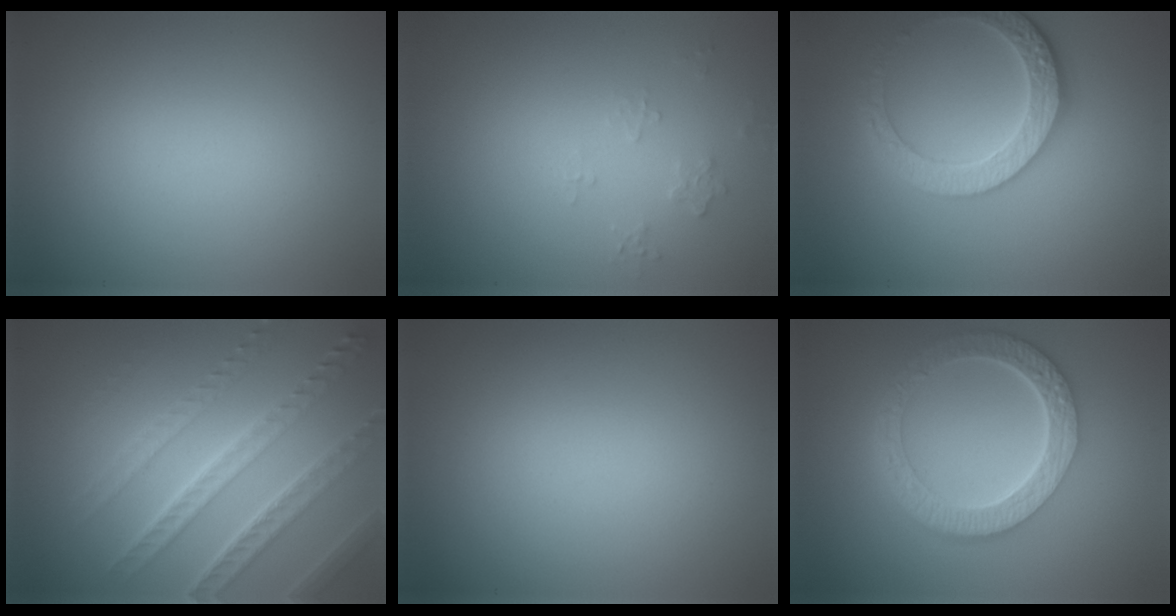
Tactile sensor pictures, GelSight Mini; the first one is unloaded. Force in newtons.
{"total": 0.7, "press": 0.5, "slide": 0.5}
{"total": 4.3, "press": 4.1, "slide": 1.5}
{"total": 7.1, "press": 5.0, "slide": 5.0}
{"total": 0.0}
{"total": 6.8, "press": 5.0, "slide": 4.6}